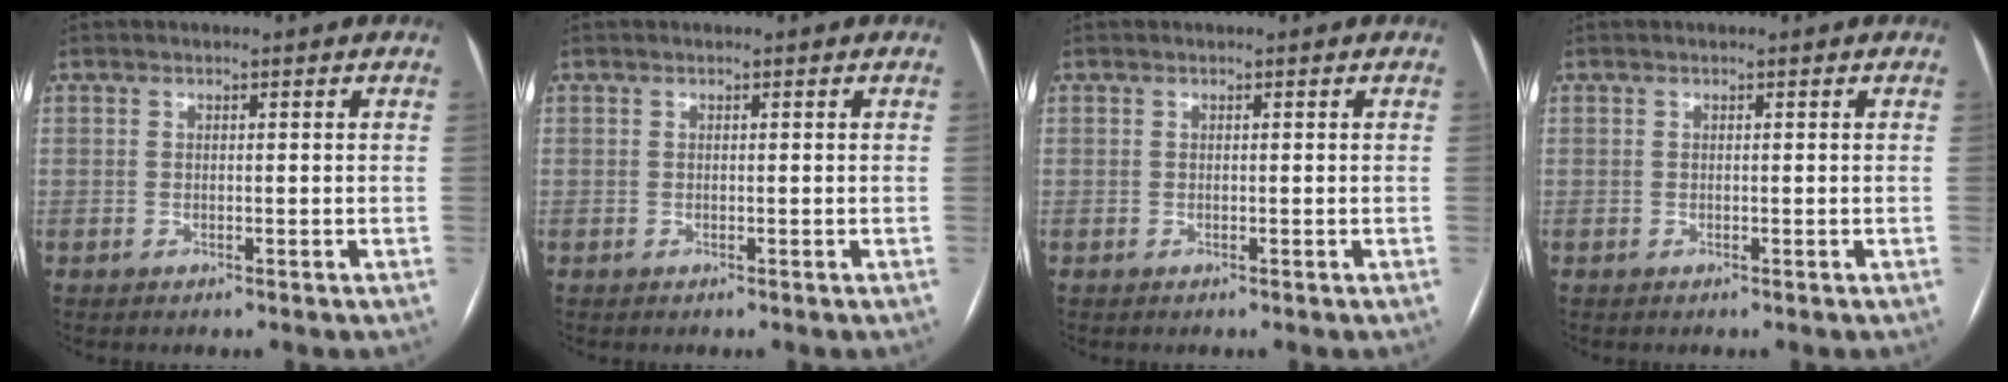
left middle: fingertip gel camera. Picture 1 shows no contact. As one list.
[{"total": 0.0}, {"total": 0.0}, {"total": 0.0}]